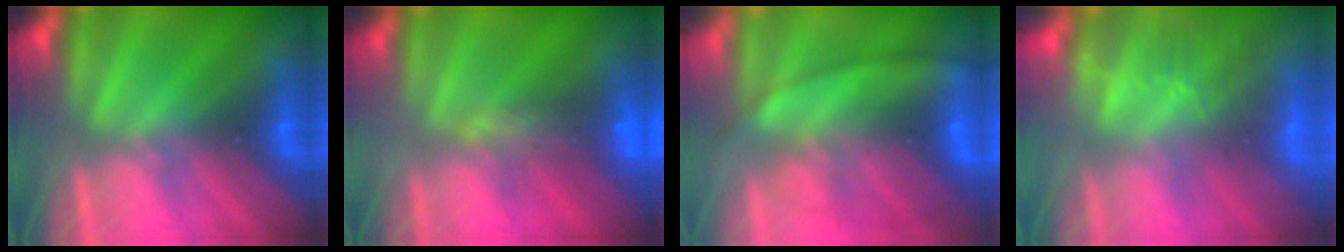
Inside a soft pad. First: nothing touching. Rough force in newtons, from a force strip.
{"total": 8.8}
{"total": 8.2}
{"total": 3.6}